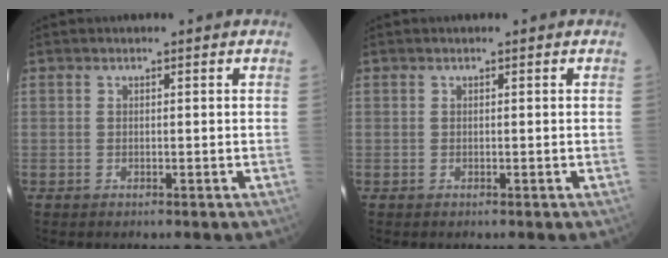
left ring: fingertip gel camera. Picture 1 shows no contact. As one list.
[{"total": 0.0}]